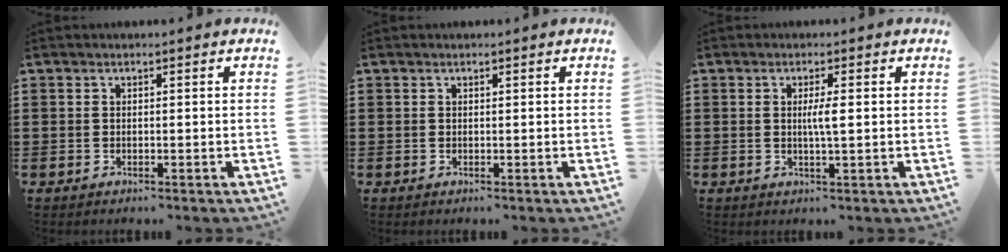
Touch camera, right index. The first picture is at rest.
{"total": 0.0}
{"total": 2.7, "force": [0.2, 0.2, 2.7], "torque": [-0.052, -0.004, 0.001]}